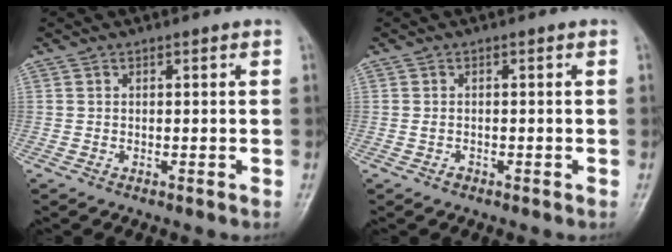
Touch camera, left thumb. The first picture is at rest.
{"total": 0.9, "force": [-0.5, 0.6, 0.4], "torque": [-0.010, 0.006, -0.007]}